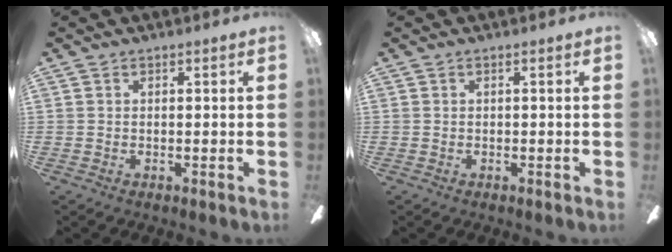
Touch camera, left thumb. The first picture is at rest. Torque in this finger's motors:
{"motor_torque": [0.00, 0.00, 0.04, -0.04, 0.00]}